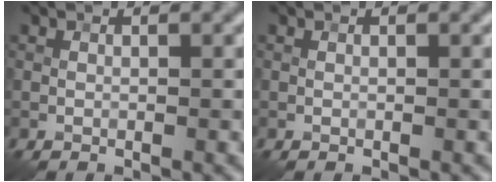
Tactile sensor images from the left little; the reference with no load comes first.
{"total": 0.0}